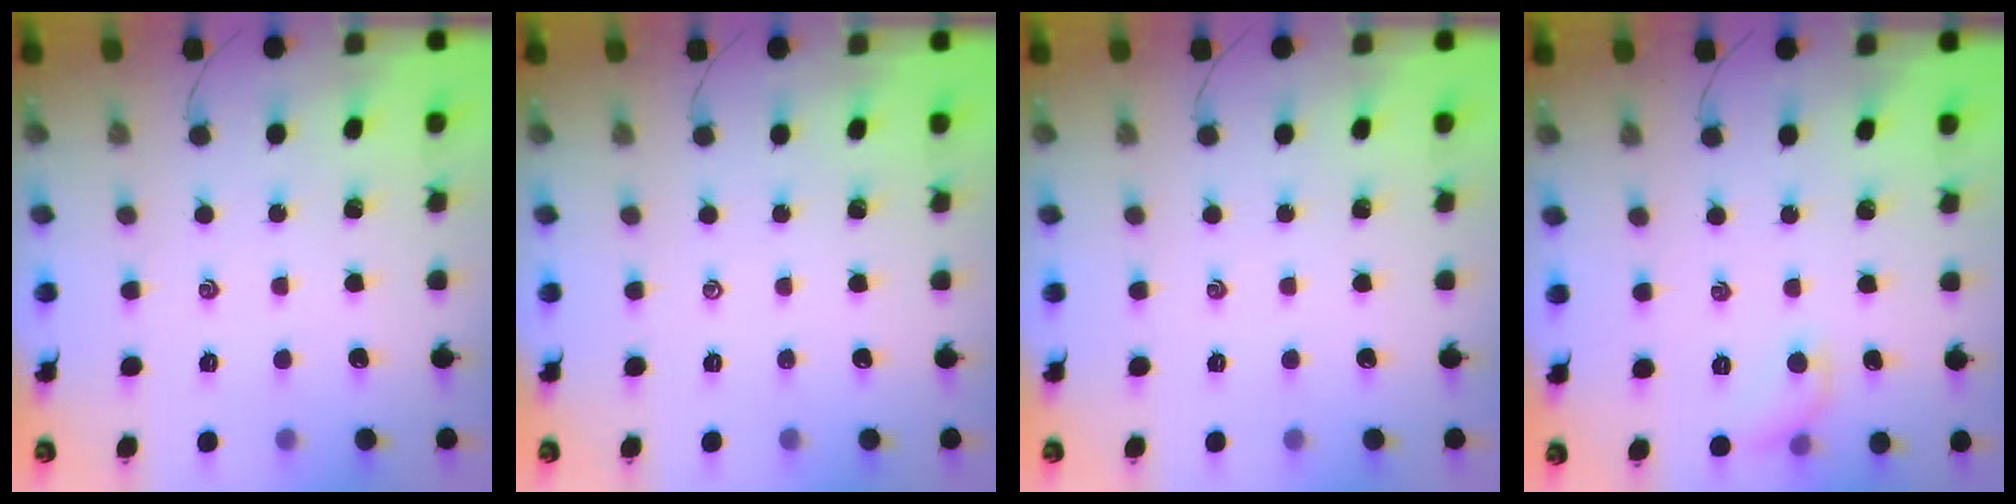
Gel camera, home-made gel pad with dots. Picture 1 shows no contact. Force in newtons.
{"total": 0.0}
{"total": 0.0}
{"total": 5.6, "press": 5.4, "slide": 1.5}